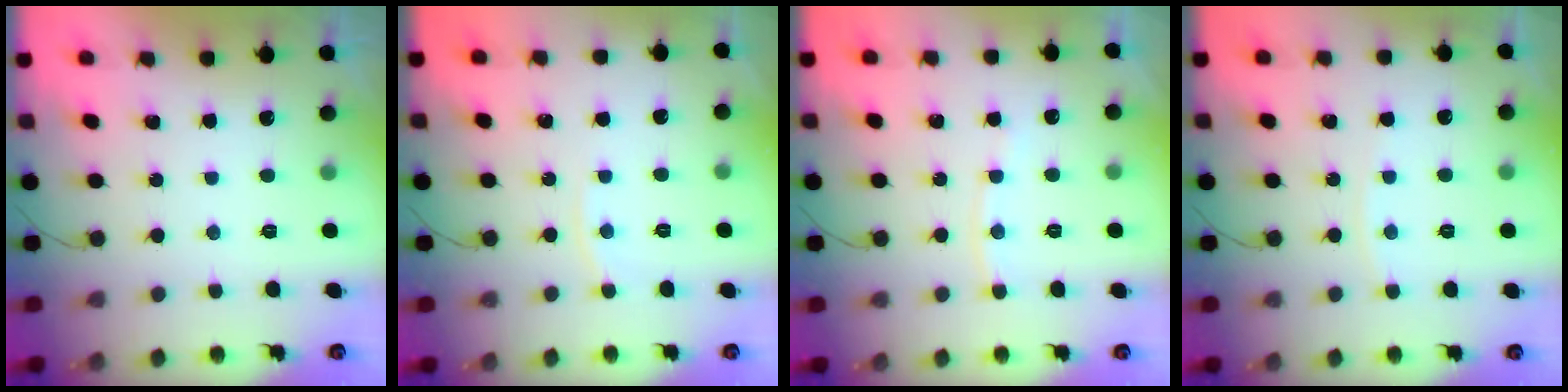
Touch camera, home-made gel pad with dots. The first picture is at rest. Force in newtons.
{"total": 2.9, "press": 2.9, "slide": 0.1}
{"total": 6.5, "press": 6.5, "slide": 0.6}
{"total": 4.4, "press": 4.3, "slide": 0.7}